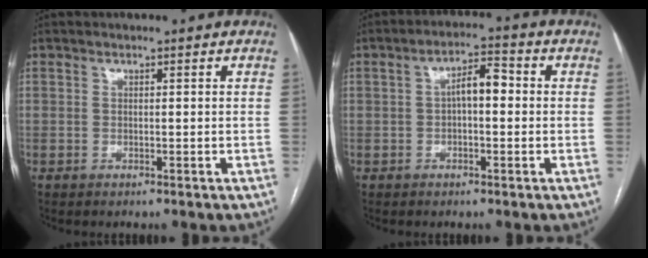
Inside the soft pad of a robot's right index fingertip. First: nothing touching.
{"total": 5.0, "force": [0.3, 1.8, 4.6], "torque": [-0.075, 0.023, 0.001]}